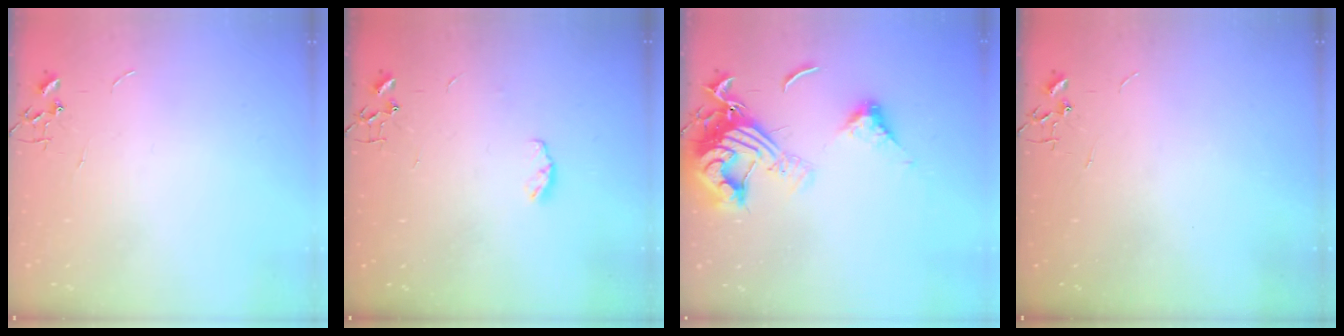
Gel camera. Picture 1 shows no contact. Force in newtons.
{"total": 4.7, "press": 4.6, "slide": 0.6}
{"total": 17.1, "press": 17.0, "slide": 1.9}
{"total": 0.0}